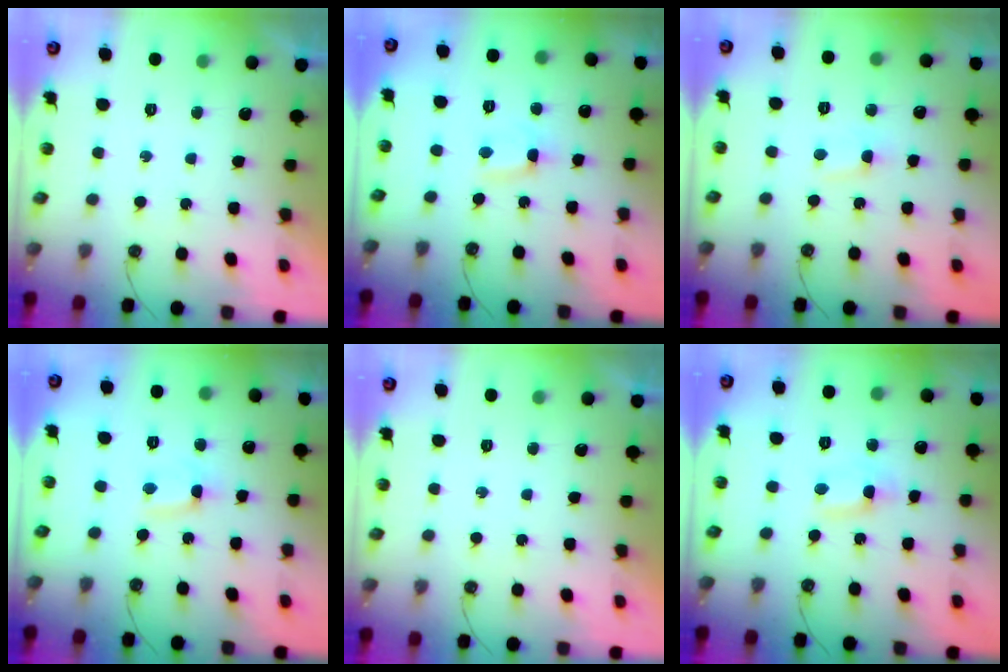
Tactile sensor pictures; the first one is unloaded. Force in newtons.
{"total": 0.6, "press": 0.4, "slide": 0.4}
{"total": 1.9, "press": 1.9, "slide": 0.3}
{"total": 0.6, "press": 0.4, "slide": 0.4}
{"total": 0.0}
{"total": 1.6, "press": 1.1, "slide": 1.1}